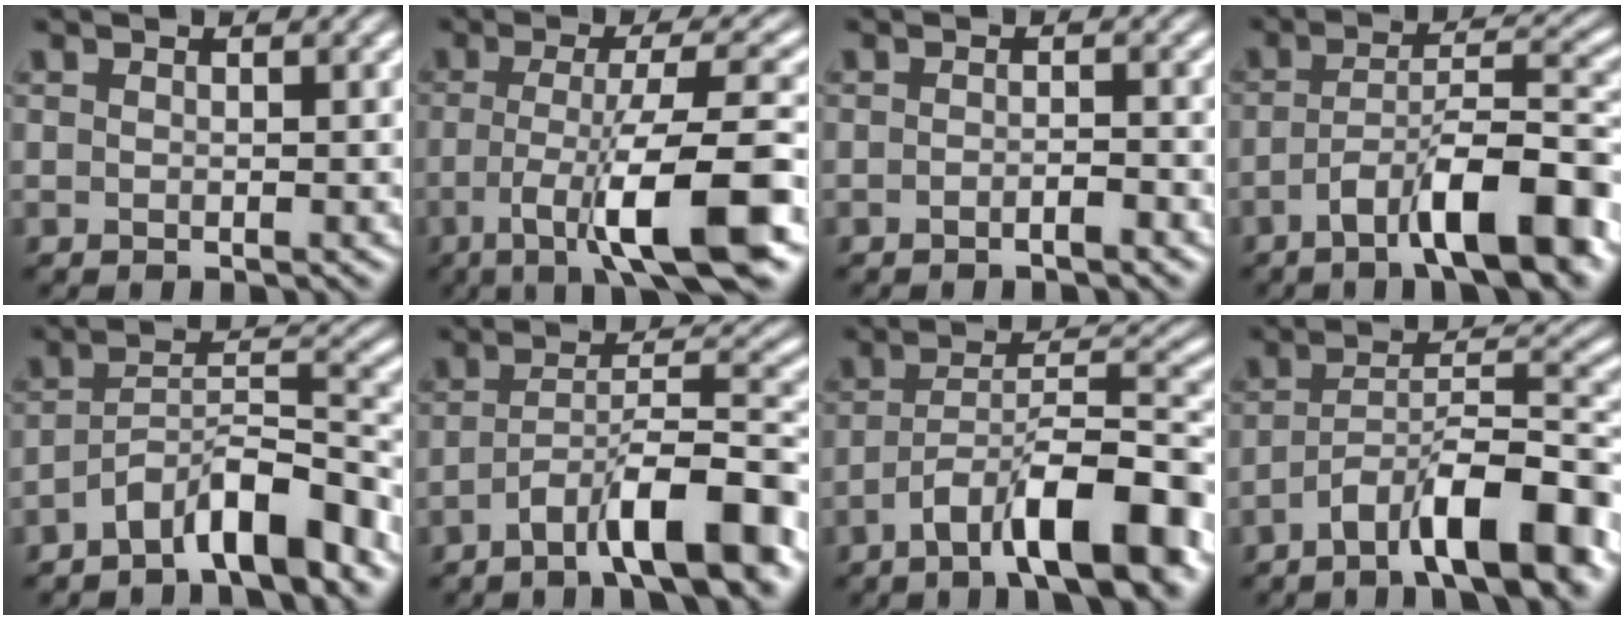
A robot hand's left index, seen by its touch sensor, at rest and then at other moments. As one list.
[{"total": 10.1, "force": [-3.7, 1.9, 9.2], "torque": [-0.144, 0.004, -0.066]}, {"total": 1.3, "force": [-0.9, 0.3, 0.8], "torque": [-0.014, 0.002, -0.017]}, {"total": 9.6, "force": [-5.0, 2.6, 7.8], "torque": [-0.121, 0.017, -0.083]}, {"total": 6.9, "force": [-4.8, 1.8, 4.6], "torque": [-0.074, 0.012, -0.084]}, {"total": 8.7, "force": [-4.9, 2.1, 6.9], "torque": [-0.109, 0.014, -0.083]}, {"total": 10.3, "force": [-5.7, 2.8, 8.1], "torque": [-0.128, 0.017, -0.096]}, {"total": 9.3, "force": [-5.5, 2.3, 7.1], "torque": [-0.113, 0.016, -0.093]}]